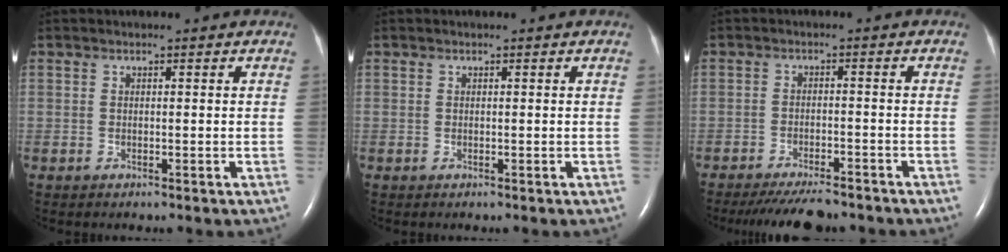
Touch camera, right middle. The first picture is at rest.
{"total": 0.0}
{"total": 8.8, "force": [-8.0, 1.6, 3.5], "torque": [-0.052, -0.016, -0.119]}